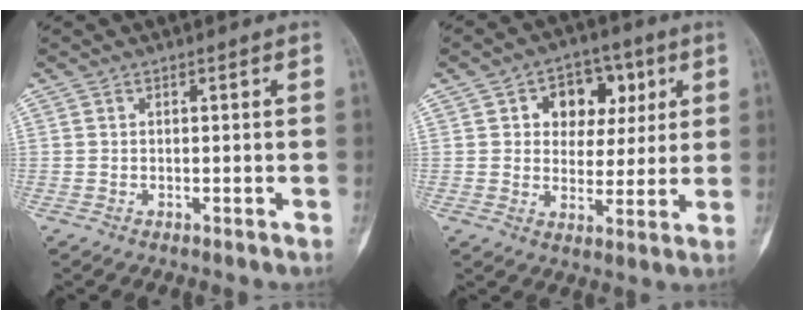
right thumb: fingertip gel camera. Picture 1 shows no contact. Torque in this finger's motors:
{"motor_torque": [0.02, 0.18, 0.22, -0.13, -0.01]}